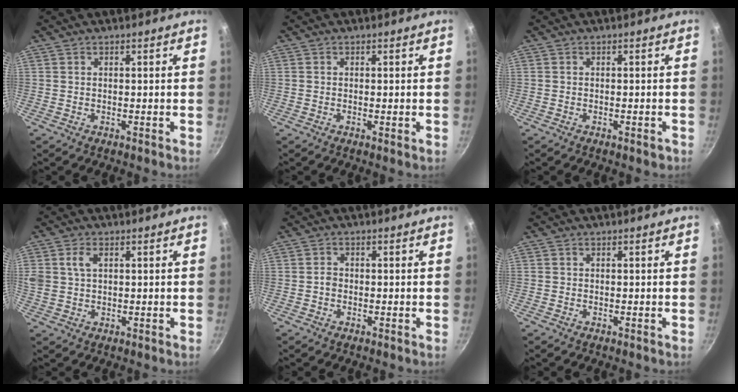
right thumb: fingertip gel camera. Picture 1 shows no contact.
{"total": 0.7, "force": [-0.2, 0.1, 0.7], "torque": [-0.013, -0.001, -0.004]}
{"total": 1.1, "force": [-0.6, 0.4, 0.8], "torque": [-0.016, 0.005, -0.008]}
{"total": 5.0, "force": [1.6, 3.3, 3.4], "torque": [-0.058, 0.005, 0.031]}
{"total": 1.3, "force": [-0.4, 1.0, 0.6], "torque": [-0.007, 0.008, -0.008]}
{"total": 0.0}